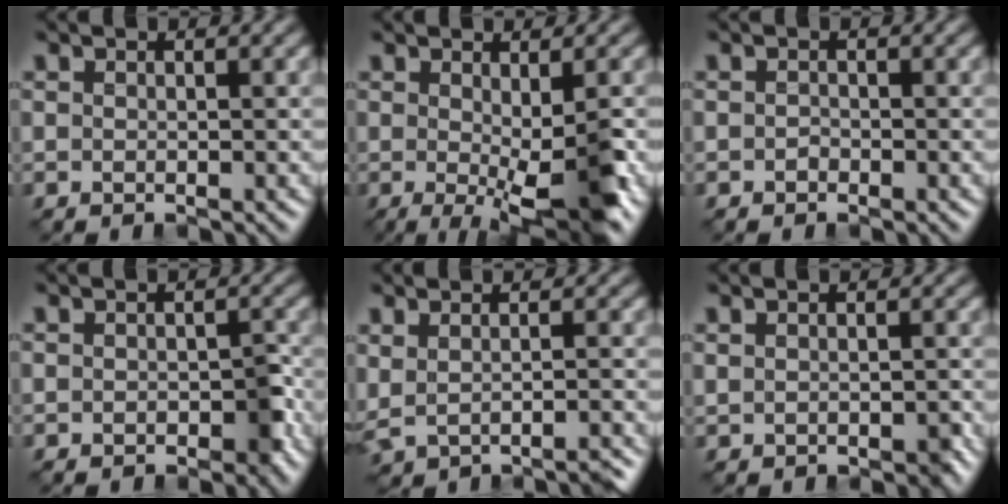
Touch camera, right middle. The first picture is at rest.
{"total": 5.7, "force": [-1.0, 1.2, 5.5], "torque": [-0.092, -0.008, -0.018]}
{"total": 0.8, "force": [-0.6, 0.5, 0.2], "torque": [-0.002, 0.000, -0.018]}
{"total": 3.1, "force": [-1.3, 1.7, 2.2], "torque": [-0.031, -0.007, -0.022]}
{"total": 2.0, "force": [-0.7, 1.0, 1.6], "torque": [-0.019, -0.005, 0.000]}
{"total": 2.0, "force": [-0.6, 1.3, 1.4], "torque": [-0.022, -0.007, -0.005]}